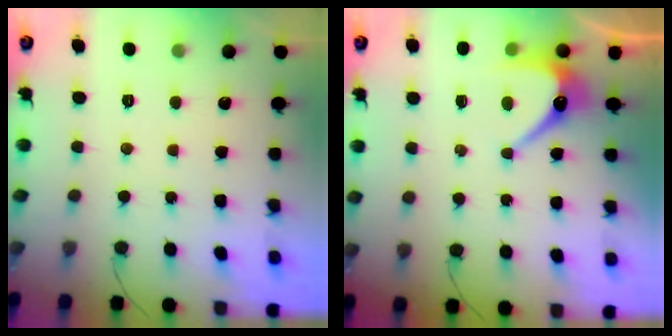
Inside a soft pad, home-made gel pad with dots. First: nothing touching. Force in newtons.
{"total": 6.2, "press": 6.2, "slide": 0.4}